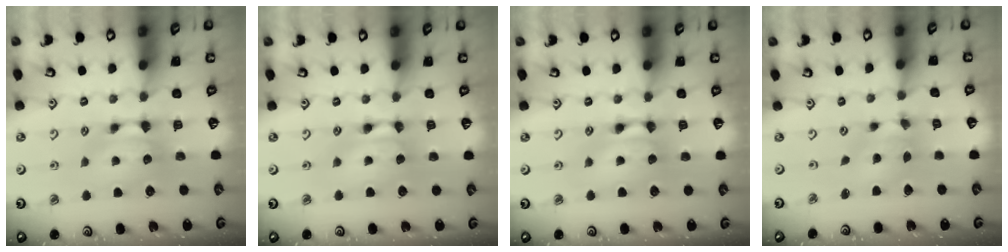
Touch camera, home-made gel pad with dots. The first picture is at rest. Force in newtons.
{"total": 1.6, "press": 1.6, "slide": 0.2}
{"total": 1.8, "press": 1.8, "slide": 0.1}
{"total": 2.5, "press": 2.1, "slide": 1.3}